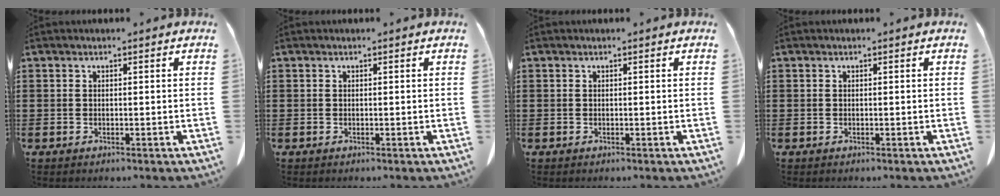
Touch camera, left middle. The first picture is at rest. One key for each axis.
{"total": 0.0}
{"total": 0.0}
{"total": 0.0}